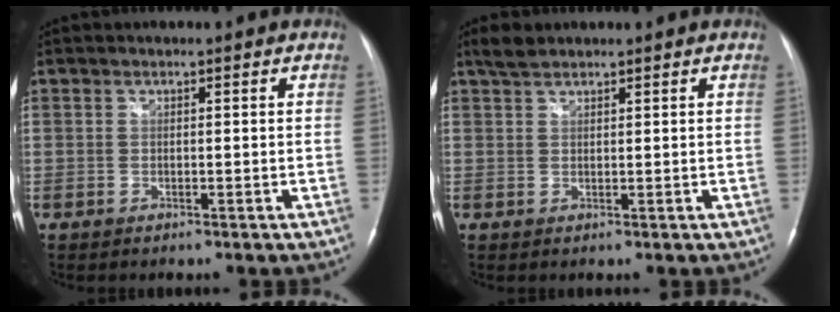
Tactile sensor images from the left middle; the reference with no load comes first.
{"total": 2.4, "force": [2.1, 0.7, 0.9], "torque": [-0.022, 0.011, 0.041]}